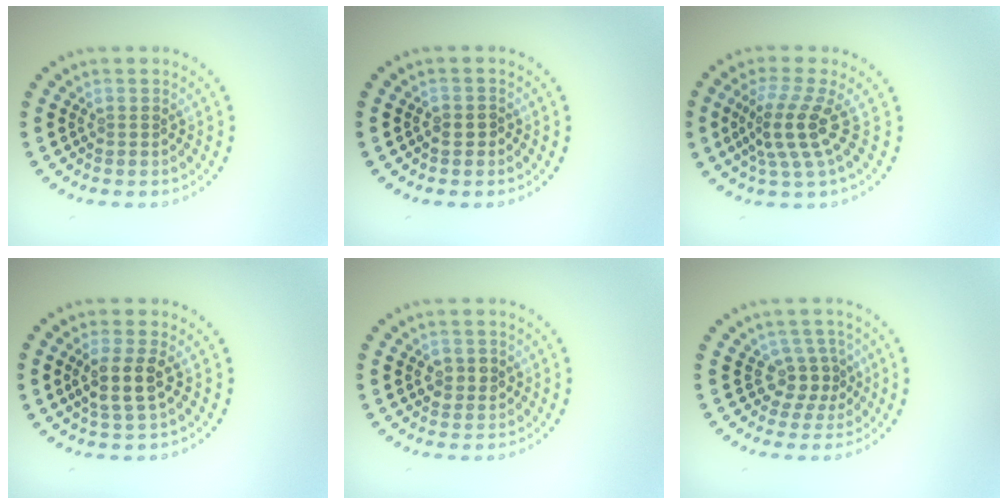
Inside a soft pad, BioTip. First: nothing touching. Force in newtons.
{"total": 0.9, "press": 0.8, "slide": 0.3}
{"total": 4.0, "press": 2.8, "slide": 2.7}
{"total": 2.9, "press": 2.6, "slide": 1.4}
{"total": 1.8, "press": 1.8, "slide": 0.0}
{"total": 2.5, "press": 1.8, "slide": 1.8}